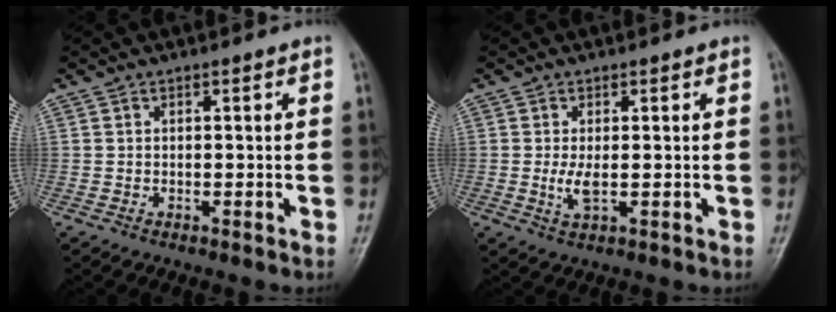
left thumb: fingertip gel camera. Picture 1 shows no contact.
{"total": 3.2, "force": [0.0, 1.3, 2.9], "torque": [-0.062, -0.010, 0.003]}